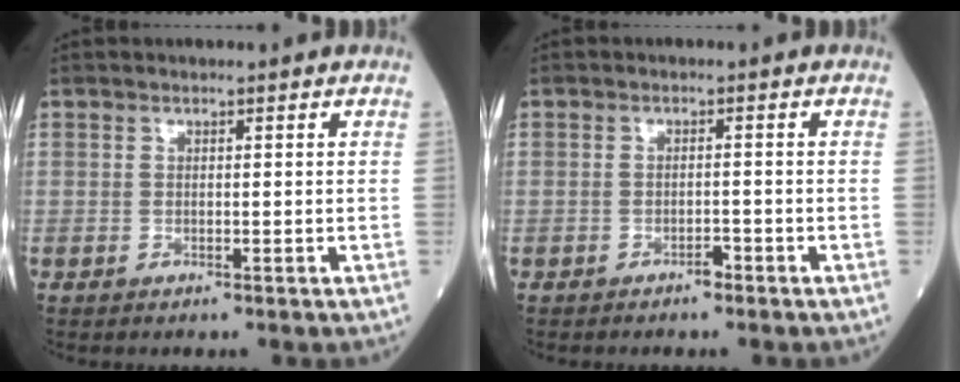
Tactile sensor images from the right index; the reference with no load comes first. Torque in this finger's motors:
{"motor_torque": [0.36, -0.26, 0.06, 0.04]}